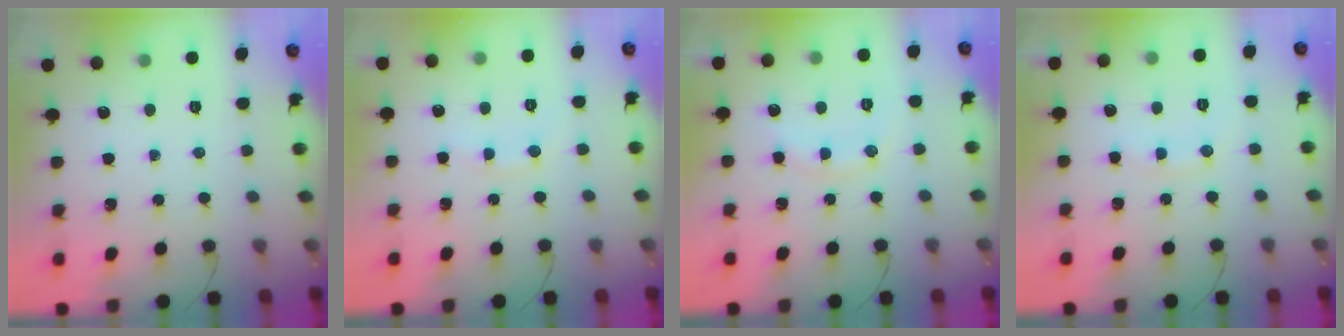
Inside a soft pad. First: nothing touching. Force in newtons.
{"total": 4.3, "press": 4.1, "slide": 1.4}
{"total": 8.4, "press": 8.3, "slide": 0.7}
{"total": 6.4, "press": 6.3, "slide": 0.8}